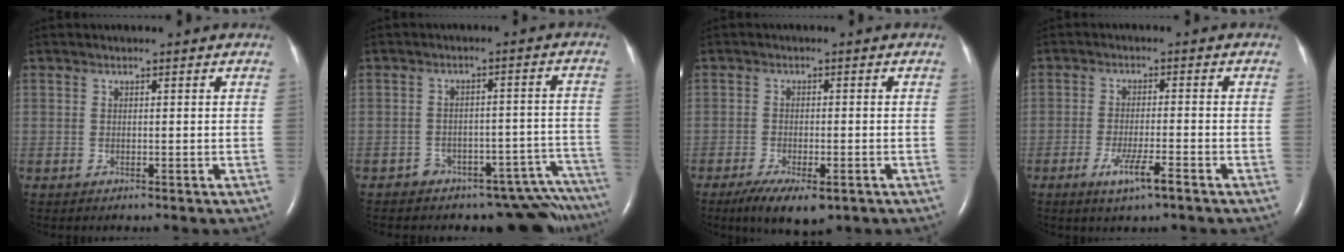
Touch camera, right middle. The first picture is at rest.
{"total": 14.2, "force": [-13.4, 4.3, 2.1], "torque": [0.008, 0.058, -0.156]}
{"total": 7.5, "force": [-4.8, 2.5, 5.3], "torque": [-0.089, -0.016, -0.073]}
{"total": 5.1, "force": [-2.9, 0.2, 4.1], "torque": [-0.081, -0.009, -0.053]}